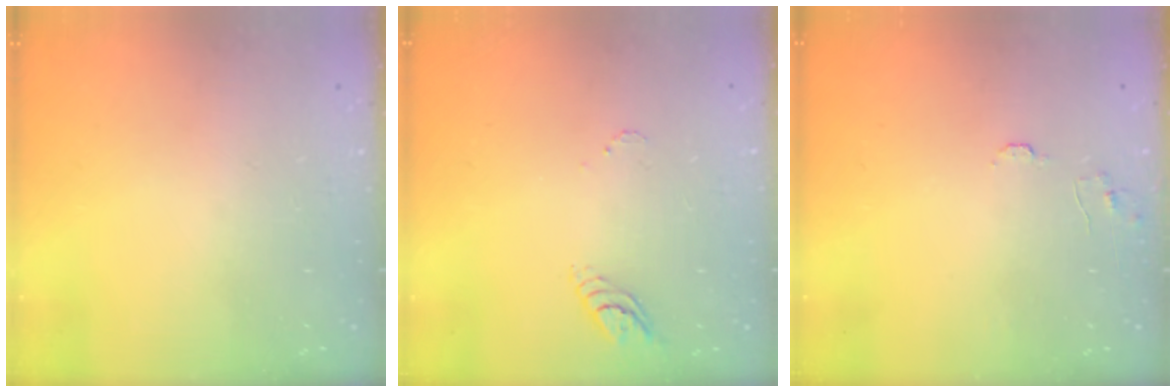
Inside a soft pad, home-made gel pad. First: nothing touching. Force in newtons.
{"total": 3.6, "press": 3.6, "slide": 0.5}
{"total": 6.3, "press": 6.3, "slide": 0.5}